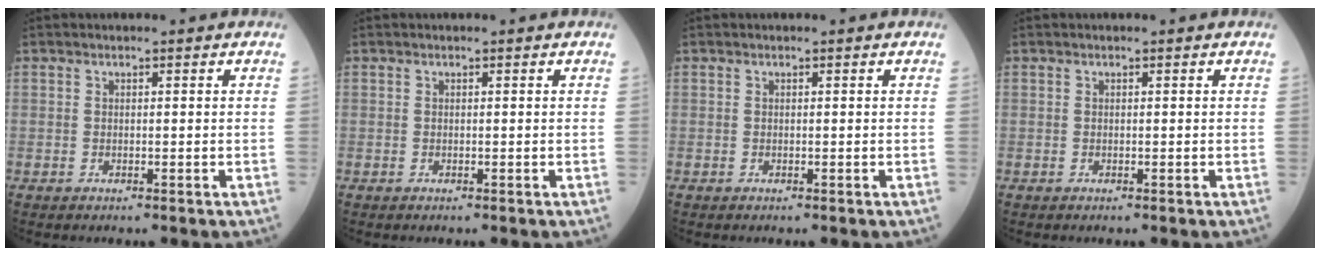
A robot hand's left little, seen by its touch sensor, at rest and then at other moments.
{"total": 0.0}
{"total": 0.0}
{"total": 0.0}